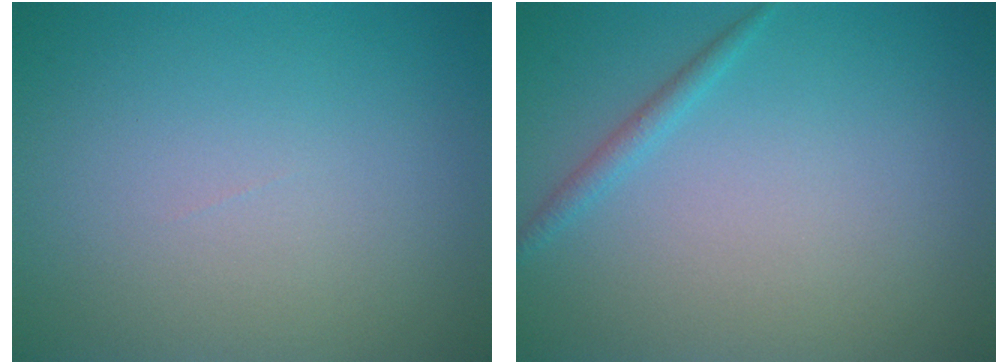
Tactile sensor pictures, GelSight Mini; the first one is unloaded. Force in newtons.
{"total": 1.1, "press": 1.1, "slide": 0.1}